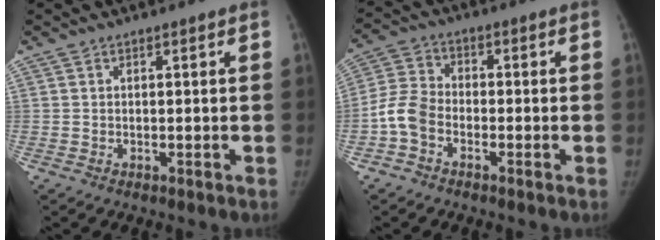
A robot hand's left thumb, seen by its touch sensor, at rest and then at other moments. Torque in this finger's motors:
{"motor_torque": [-0.29, 0.42, 0.85, 0.01, 0.12]}